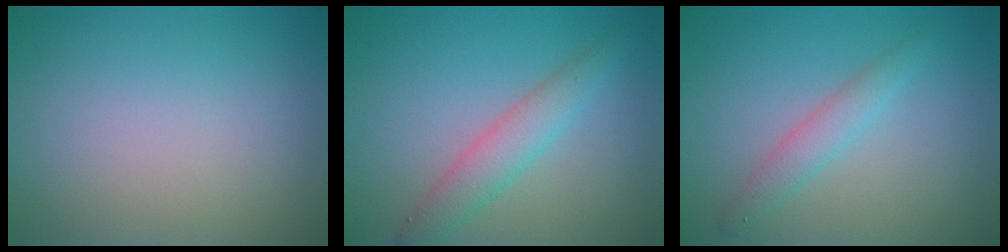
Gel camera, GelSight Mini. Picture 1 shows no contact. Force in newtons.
{"total": 3.1, "press": 3.1, "slide": 0.1}
{"total": 2.0, "press": 2.0, "slide": 0.1}